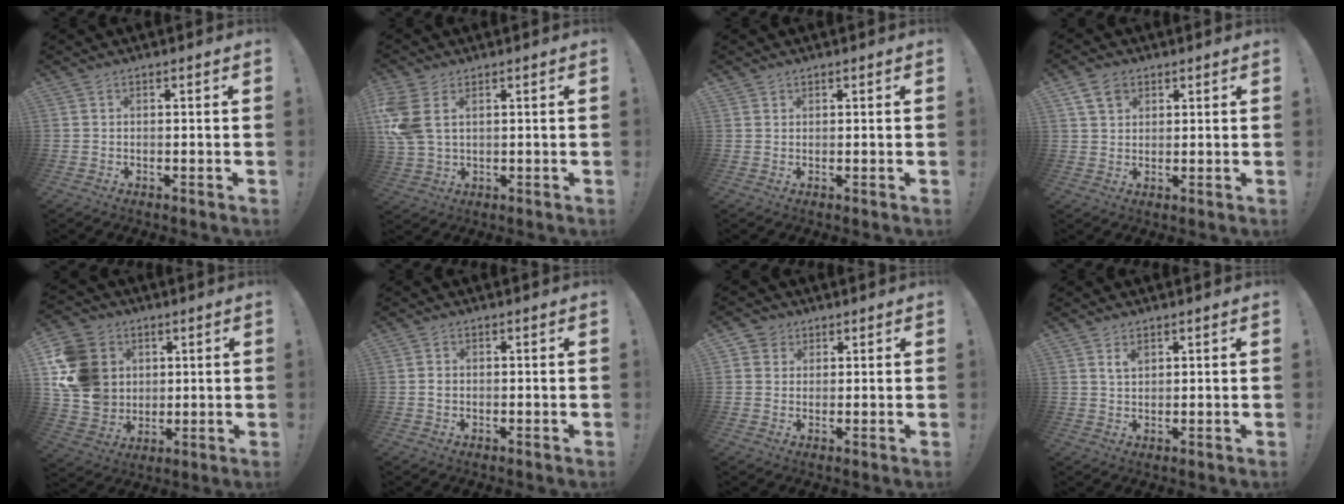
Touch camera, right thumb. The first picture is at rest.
{"total": 9.0, "force": [3.1, 5.4, 6.5], "torque": [-0.150, -0.010, 0.060]}
{"total": 0.9, "force": [0.8, 0.6, 0.0], "torque": [0.006, -0.005, 0.013]}
{"total": 6.3, "force": [3.2, 4.5, 3.0], "torque": [-0.048, -0.002, 0.062]}
{"total": 17.0, "force": [3.7, 14.8, 7.5], "torque": [-0.132, -0.002, 0.085]}
{"total": 1.0, "force": [-0.3, 0.9, 0.5], "torque": [-0.015, 0.007, -0.003]}
{"total": 3.5, "force": [1.4, 3.2, 0.6], "torque": [-0.009, -0.002, 0.026]}
{"total": 2.9, "force": [1.7, 1.6, 1.7], "torque": [-0.022, -0.006, 0.028]}